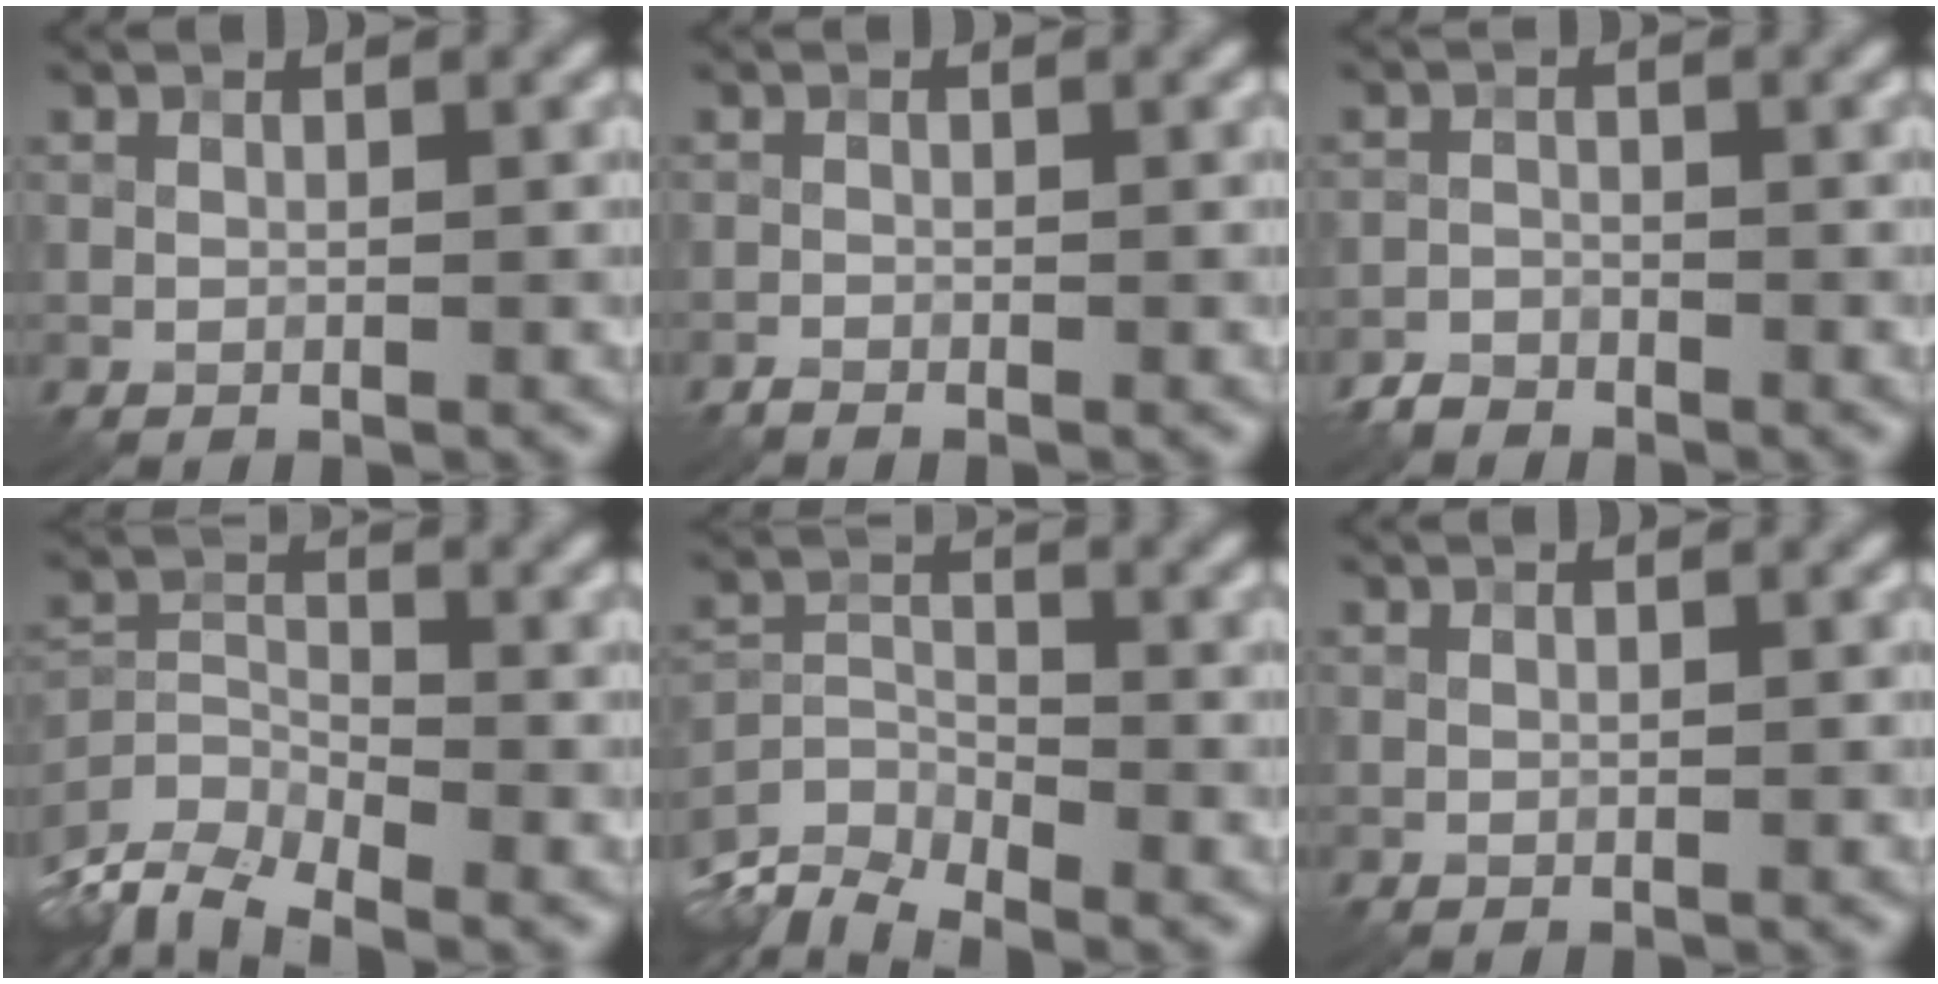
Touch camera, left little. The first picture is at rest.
{"total": 0.7, "force": [-0.7, 0.1, 0.2], "torque": [-0.001, 0.000, -0.015]}
{"total": 1.8, "force": [-1.7, 0.7, 0.2], "torque": [-0.002, 0.002, -0.038]}
{"total": 6.6, "force": [-5.3, 2.5, 3.2], "torque": [-0.056, -0.014, -0.102]}
{"total": 5.8, "force": [-5.2, 1.8, 1.8], "torque": [-0.029, -0.018, -0.101]}
{"total": 0.0}